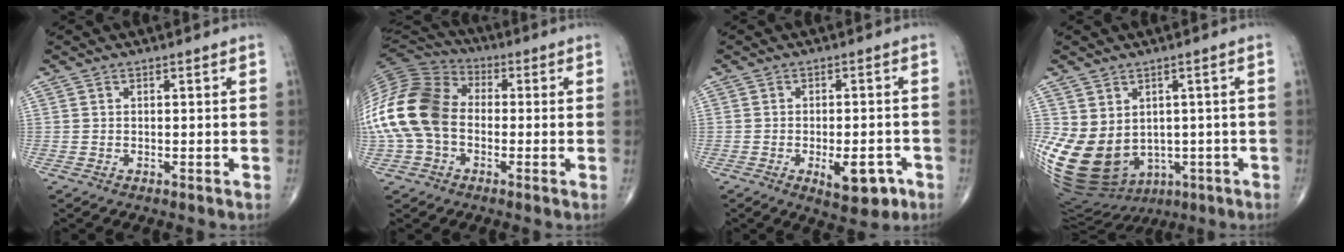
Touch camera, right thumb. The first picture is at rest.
{"total": 19.3, "force": [-1.6, 13.8, 13.4], "torque": [-0.300, 0.034, -0.037]}
{"total": 7.4, "force": [-3.1, 3.3, 5.9], "torque": [-0.071, 0.008, -0.036]}
{"total": 17.2, "force": [-2.1, 13.6, 10.4], "torque": [-0.204, -0.004, 0.004]}